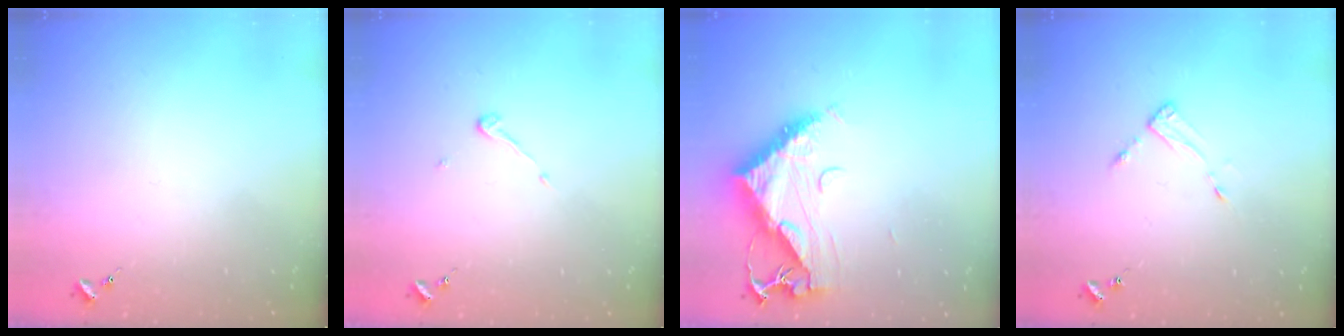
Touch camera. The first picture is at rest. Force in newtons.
{"total": 3.9, "press": 3.9, "slide": 0.3}
{"total": 11.6, "press": 11.6, "slide": 1.1}
{"total": 3.4, "press": 3.4, "slide": 0.4}